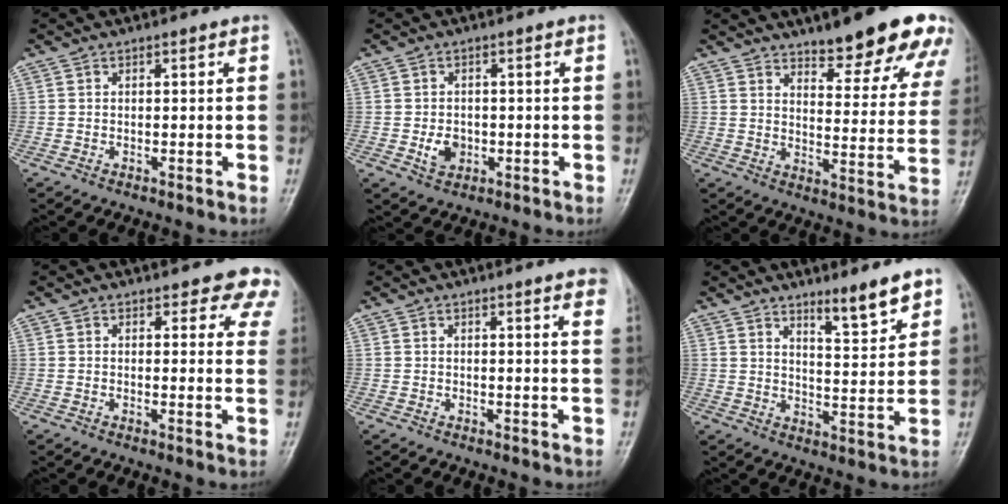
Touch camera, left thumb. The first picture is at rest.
{"total": 3.6, "force": [-0.8, 2.8, 2.1], "torque": [-0.026, 0.002, -0.009]}
{"total": 19.6, "force": [14.0, 5.4, 12.6], "torque": [-0.119, -0.077, 0.177]}
{"total": 8.2, "force": [7.2, 3.2, 2.2], "torque": [0.027, -0.032, 0.056]}
{"total": 4.8, "force": [3.6, 0.5, 3.2], "torque": [-0.030, -0.003, 0.028]}
{"total": 7.6, "force": [5.9, 1.1, 4.7], "torque": [-0.065, -0.055, 0.096]}